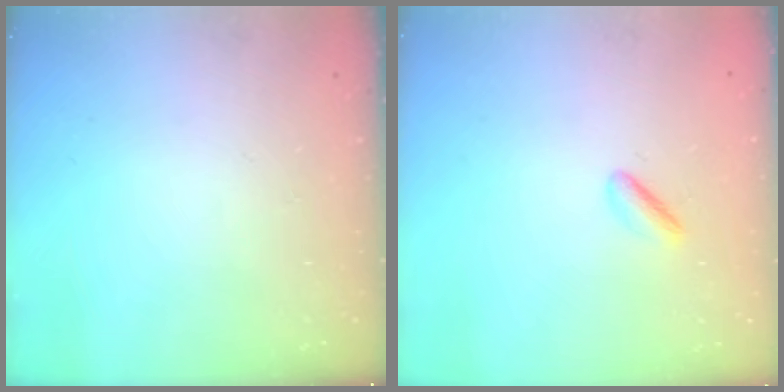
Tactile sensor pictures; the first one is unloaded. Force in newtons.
{"total": 2.3, "press": 2.0, "slide": 1.1}